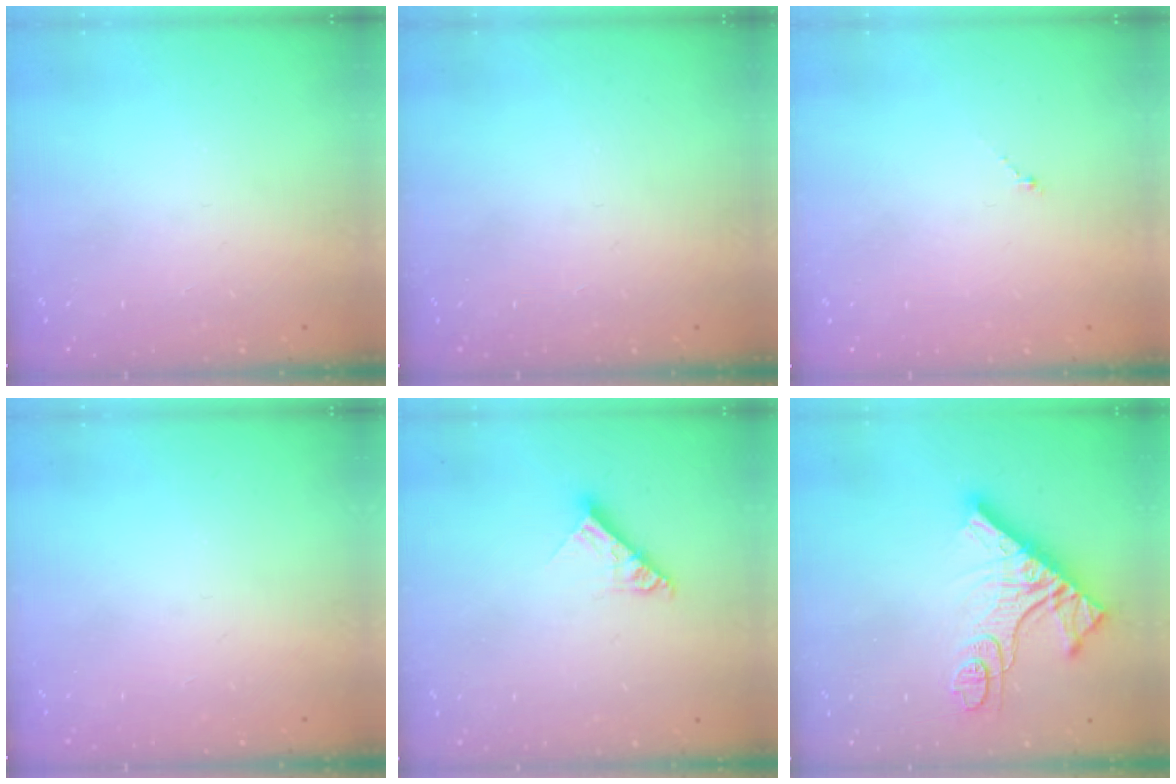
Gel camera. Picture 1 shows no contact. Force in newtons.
{"total": 0.0}
{"total": 0.0}
{"total": 0.0}
{"total": 8.6, "press": 8.6, "slide": 0.8}
{"total": 14.8, "press": 14.7, "slide": 1.5}